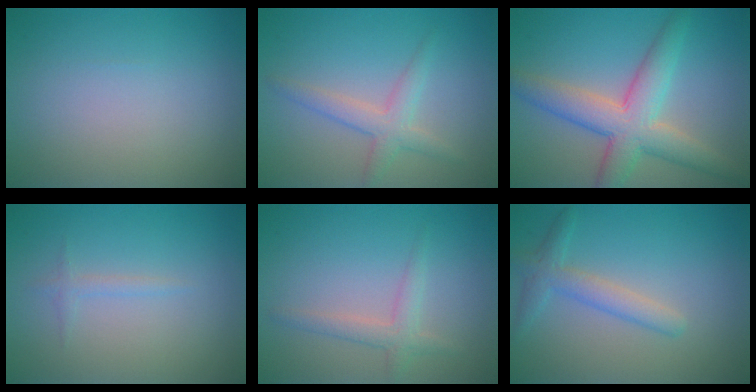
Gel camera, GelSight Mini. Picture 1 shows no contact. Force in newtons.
{"total": 2.6, "press": 2.6, "slide": 0.1}
{"total": 6.5, "press": 6.5, "slide": 0.4}
{"total": 0.8, "press": 0.8, "slide": 0.0}
{"total": 2.0, "press": 2.0, "slide": 0.1}
{"total": 2.5, "press": 2.5, "slide": 0.1}